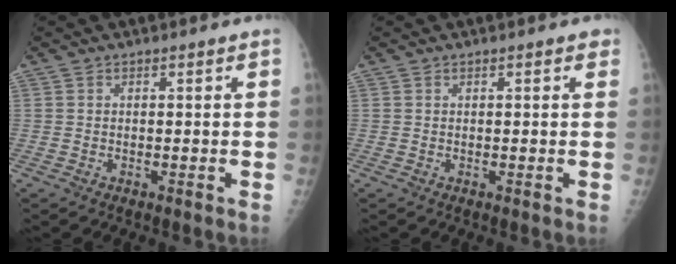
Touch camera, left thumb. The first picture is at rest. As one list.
[{"total": 1.0, "force": [0.6, 0.4, 0.7], "torque": [-0.006, 0.000, 0.003]}]